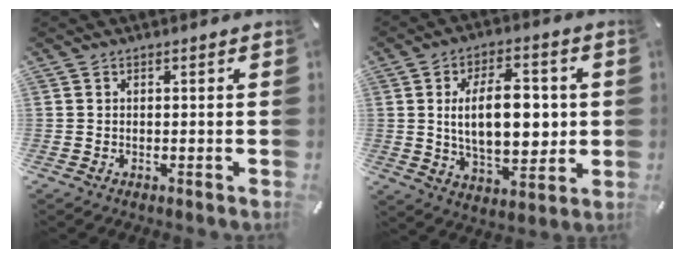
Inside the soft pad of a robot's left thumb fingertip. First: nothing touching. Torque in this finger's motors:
{"motor_torque": [2.10, 2.12, 0.45, -0.12, 0.35]}